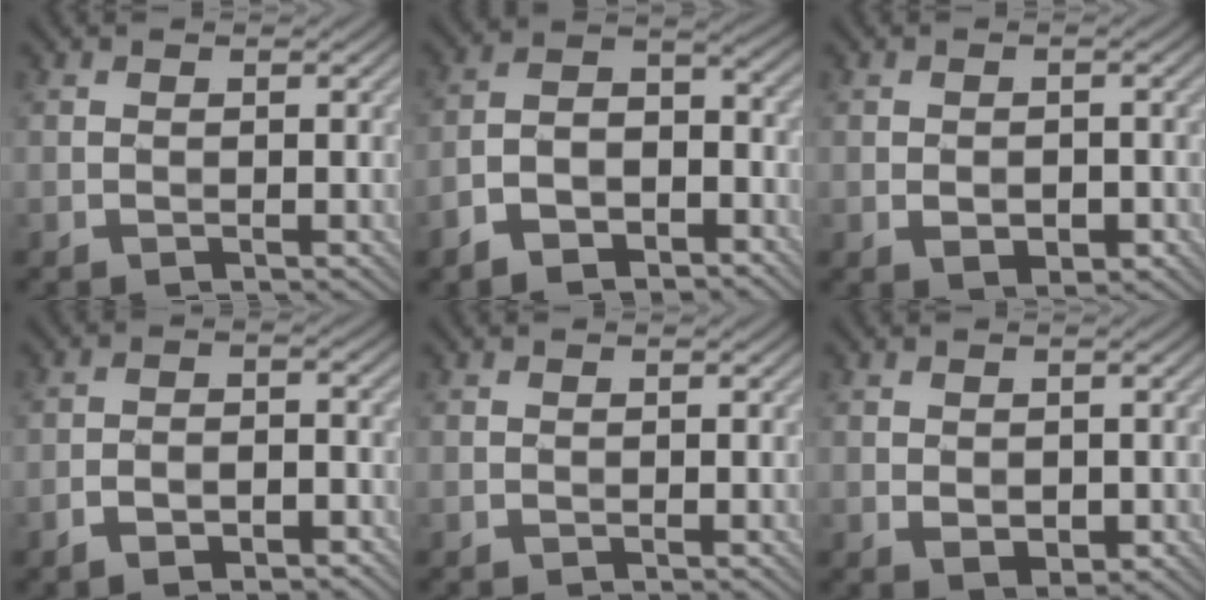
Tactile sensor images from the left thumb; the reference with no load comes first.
{"total": 8.2, "force": [-5.4, 4.2, 4.5], "torque": [-0.084, -0.007, -0.108]}
{"total": 3.1, "force": [-1.0, 1.9, 2.2], "torque": [-0.036, -0.008, -0.014]}
{"total": 4.7, "force": [-3.0, 2.0, 3.0], "torque": [-0.049, 0.004, -0.051]}
{"total": 0.0}
{"total": 2.0, "force": [-0.2, 1.4, 1.5], "torque": [-0.029, -0.008, 0.004]}